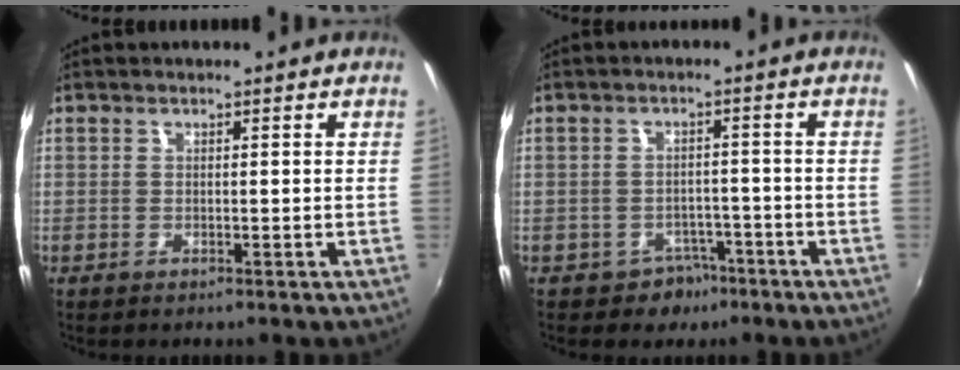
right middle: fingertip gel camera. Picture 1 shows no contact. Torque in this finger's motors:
{"motor_torque": [-0.42, -0.13, 0.02, 0.00]}